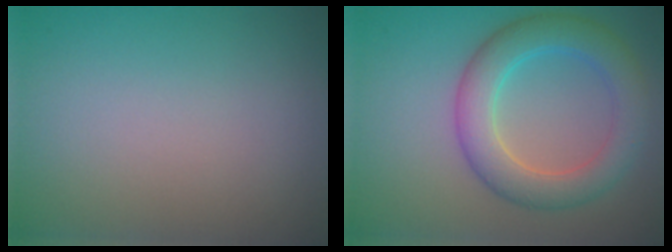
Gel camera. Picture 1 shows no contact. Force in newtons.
{"total": 5.4, "press": 5.4, "slide": 0.1}